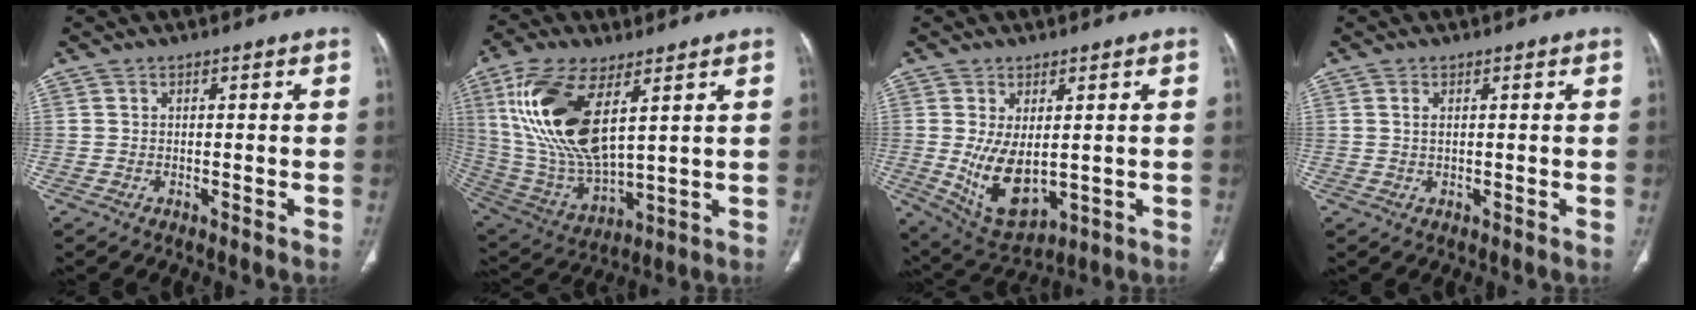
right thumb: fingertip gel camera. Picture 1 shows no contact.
{"total": 20.0, "force": [7.1, 8.6, 16.6], "torque": [-0.339, -0.028, 0.147]}
{"total": 10.5, "force": [-0.3, 5.6, 8.9], "torque": [-0.150, -0.018, 0.021]}
{"total": 1.0, "force": [0.4, 0.4, 0.9], "torque": [-0.022, 0.003, 0.009]}